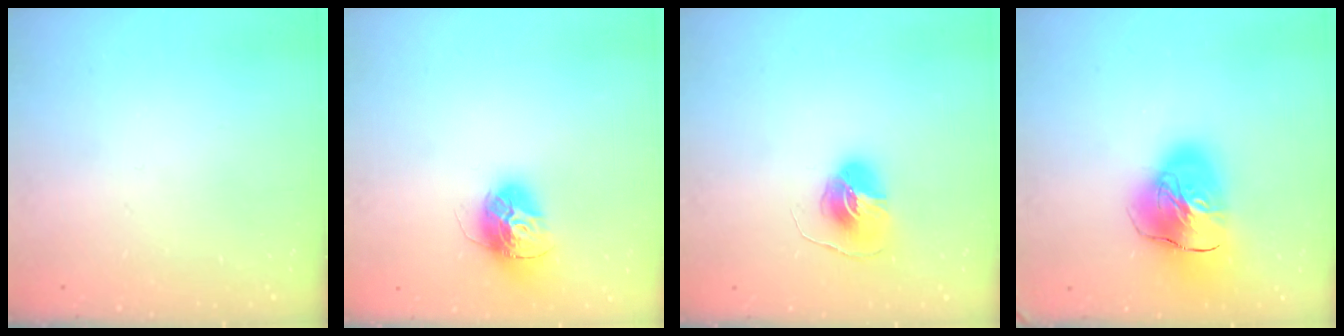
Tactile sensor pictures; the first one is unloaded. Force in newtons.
{"total": 15.2, "press": 15.2, "slide": 1.4}
{"total": 7.8, "press": 7.8, "slide": 0.1}
{"total": 17.4, "press": 17.2, "slide": 2.3}